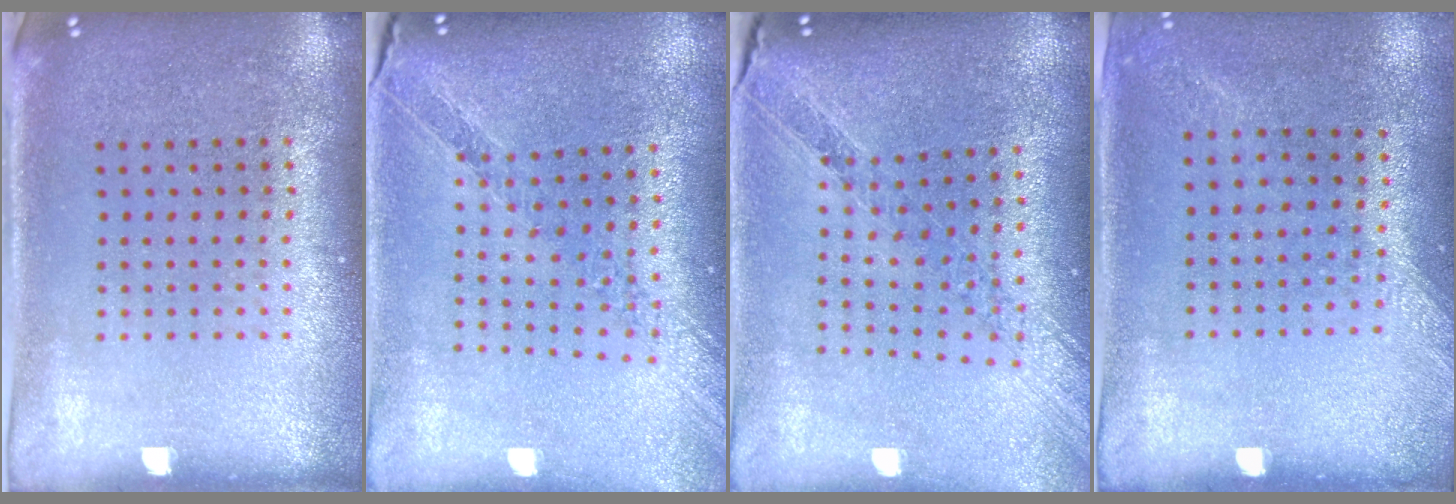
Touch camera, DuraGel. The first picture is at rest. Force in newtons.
{"total": 1.0, "press": 1.0, "slide": 0.0}
{"total": 1.1, "press": 1.1, "slide": 0.3}
{"total": 1.3, "press": 1.0, "slide": 0.8}